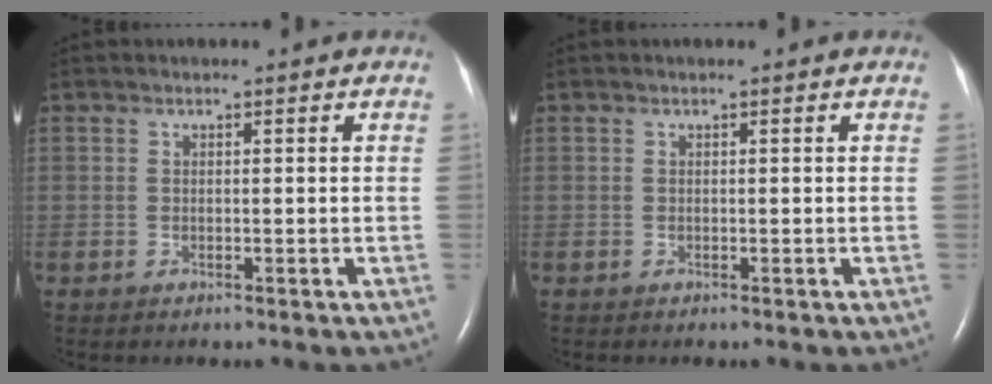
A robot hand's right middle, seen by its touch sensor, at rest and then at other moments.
{"total": 0.0}